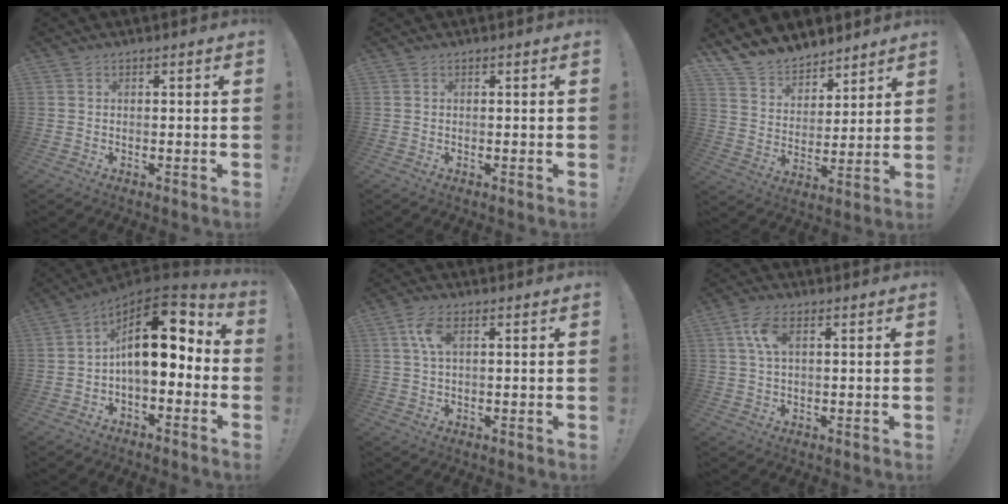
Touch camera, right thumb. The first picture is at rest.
{"total": 0.0}
{"total": 11.0, "force": [9.7, 5.1, 0.9], "torque": [-0.042, -0.084, 0.190]}
{"total": 16.4, "force": [2.6, 7.9, 14.2], "torque": [-0.228, -0.008, 0.043]}
{"total": 5.6, "force": [1.7, 2.6, 4.6], "torque": [-0.075, 0.001, 0.028]}
{"total": 6.2, "force": [1.9, 3.1, 5.1], "torque": [-0.098, 0.003, 0.032]}